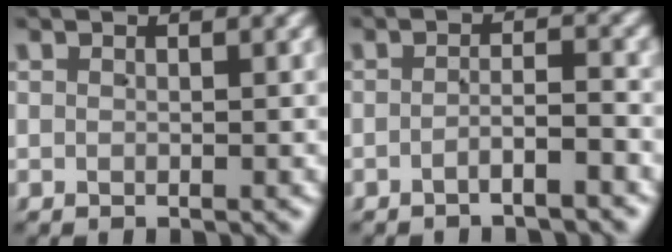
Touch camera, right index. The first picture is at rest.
{"total": 2.3, "force": [-2.0, 0.1, 1.1], "torque": [-0.014, -0.005, -0.036]}